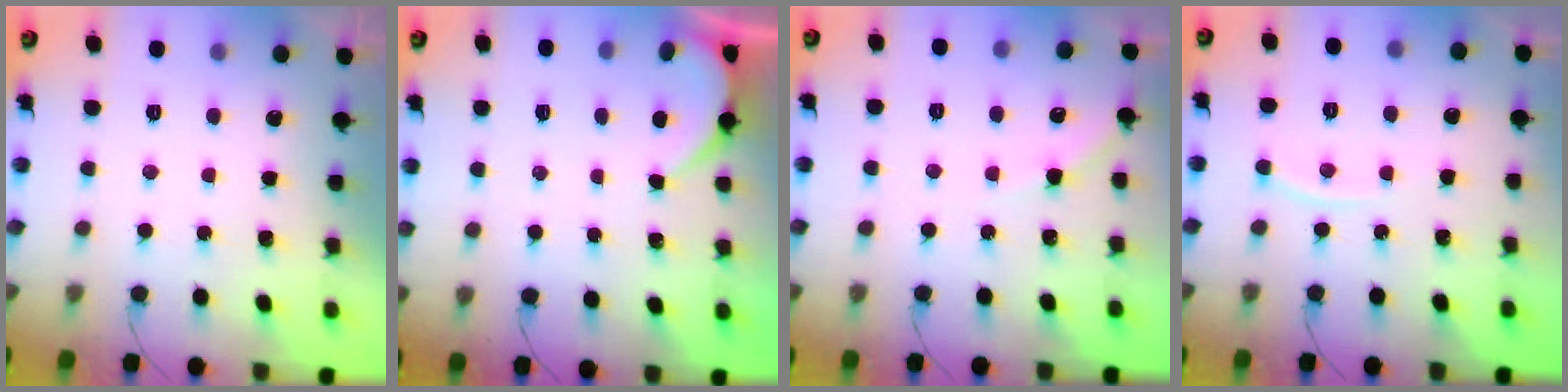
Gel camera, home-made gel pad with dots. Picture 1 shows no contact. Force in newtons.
{"total": 1.7, "press": 1.7, "slide": 0.2}
{"total": 5.5, "press": 5.5, "slide": 0.6}
{"total": 4.7, "press": 4.7, "slide": 0.2}